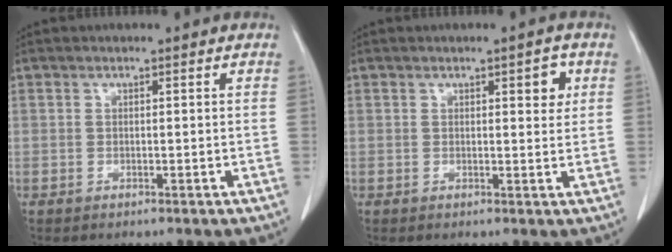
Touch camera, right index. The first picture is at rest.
{"total": 2.7, "force": [1.1, 0.8, 2.3], "torque": [-0.027, -0.002, 0.015]}